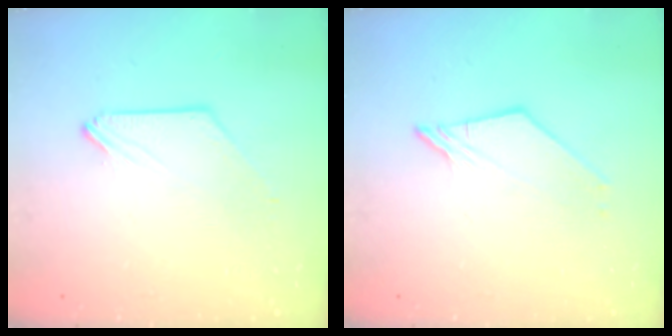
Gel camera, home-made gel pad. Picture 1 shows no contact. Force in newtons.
{"total": 2.7, "press": 2.7, "slide": 0.2}